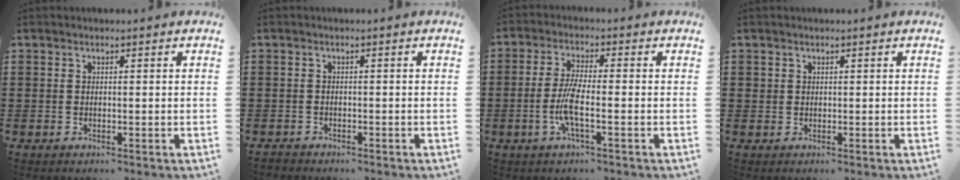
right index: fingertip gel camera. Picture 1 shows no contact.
{"total": 1.0, "force": [-0.9, 0.3, 0.0], "torque": [-0.003, 0.001, -0.021]}
{"total": 5.8, "force": [-1.7, 1.1, 5.4], "torque": [-0.122, -0.010, -0.037]}
{"total": 0.6, "force": [0.3, 0.6, 0.0], "torque": [-0.002, 0.004, 0.005]}